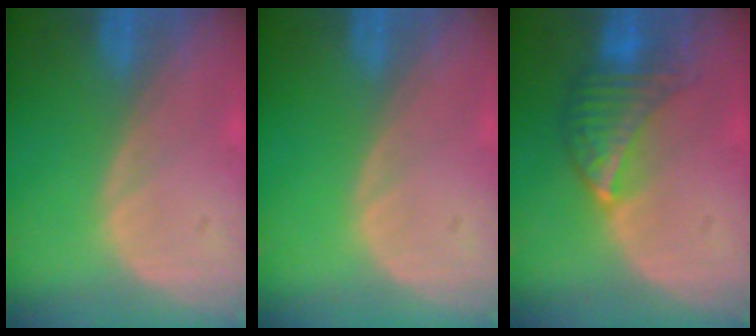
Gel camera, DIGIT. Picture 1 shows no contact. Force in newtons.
{"total": 0.0}
{"total": 6.7, "press": 6.1, "slide": 2.8}